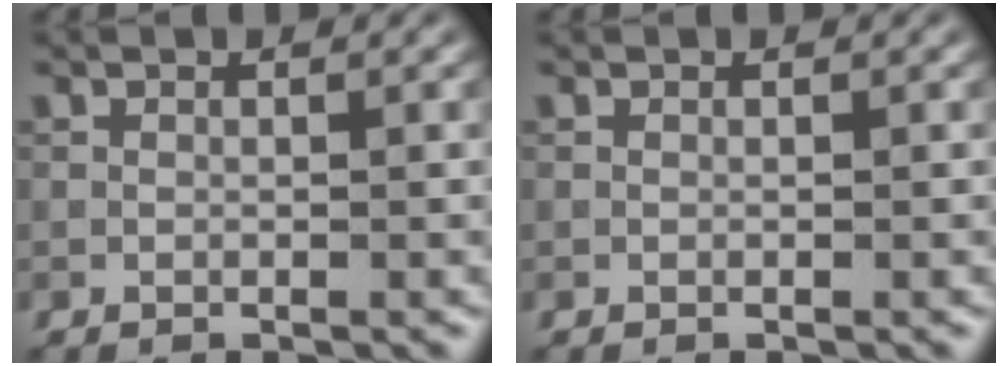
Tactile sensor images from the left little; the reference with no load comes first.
{"total": 0.0}